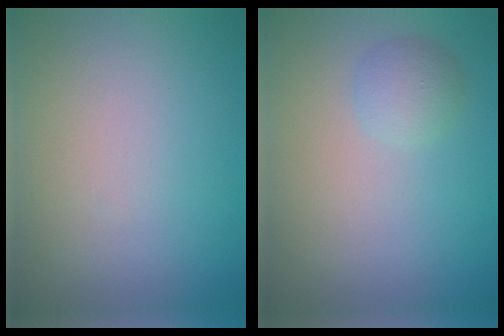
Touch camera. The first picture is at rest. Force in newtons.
{"total": 1.8, "press": 1.8, "slide": 0.1}